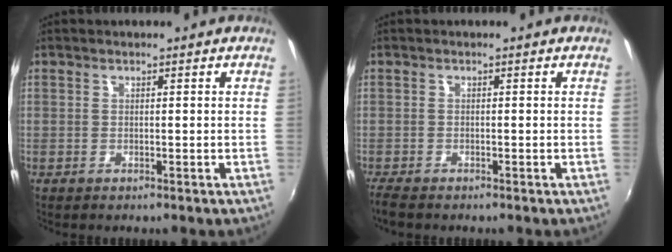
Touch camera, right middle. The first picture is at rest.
{"total": 2.7, "force": [-2.4, 0.6, 1.1], "torque": [-0.027, -0.015, -0.048]}